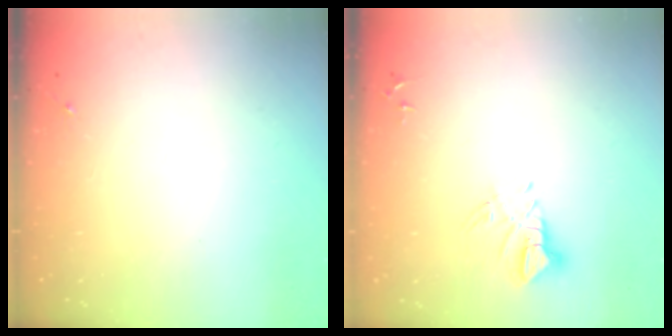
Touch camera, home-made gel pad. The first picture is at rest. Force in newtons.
{"total": 7.5, "press": 7.5, "slide": 0.7}